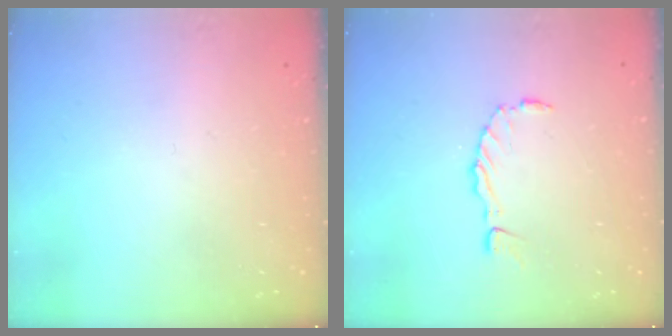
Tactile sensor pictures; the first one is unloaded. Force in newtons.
{"total": 1.2, "press": 1.2, "slide": 0.3}